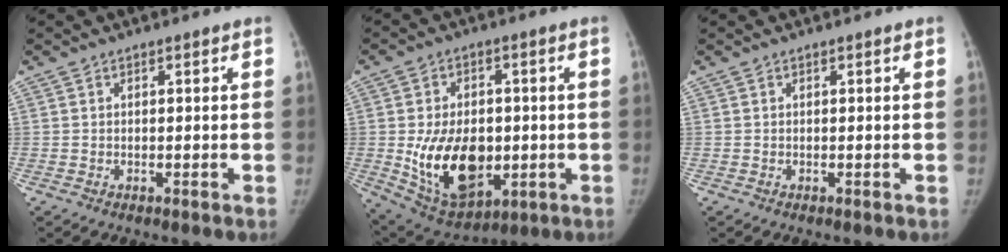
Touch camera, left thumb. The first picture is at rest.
{"total": 17.0, "force": [-2.4, 11.4, 12.4], "torque": [-0.165, -0.005, -0.011]}
{"total": 0.0}